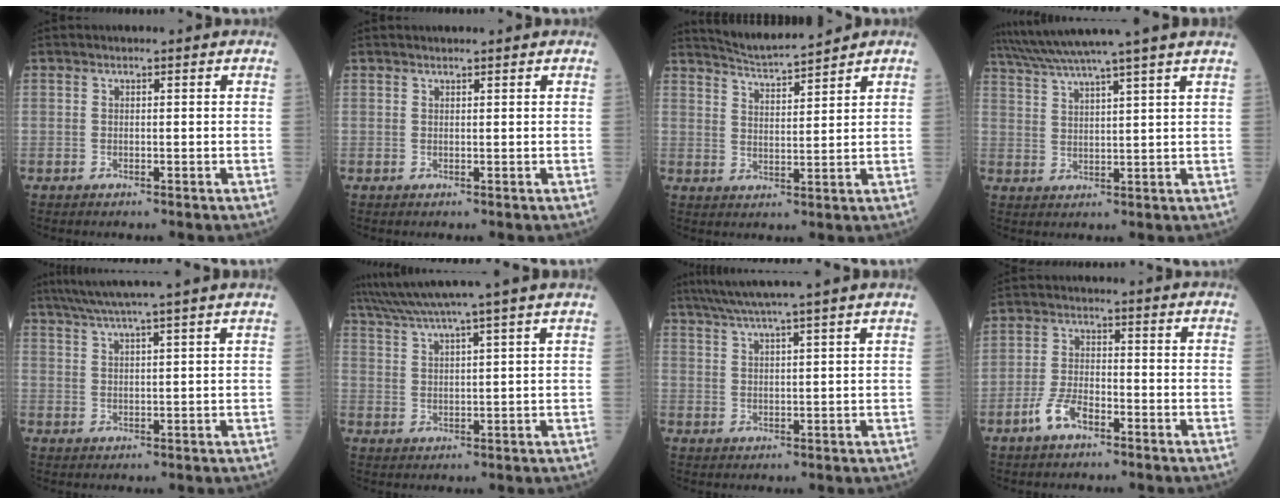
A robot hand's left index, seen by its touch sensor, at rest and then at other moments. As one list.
[{"total": 1.7, "force": [1.7, 0.0, 0.5], "torque": [-0.007, 0.015, 0.026]}, {"total": 7.0, "force": [6.8, -0.4, 1.6], "torque": [-0.041, 0.008, 0.128]}, {"total": 12.5, "force": [10.7, -2.5, 5.9], "torque": [-0.107, 0.006, 0.163]}, {"total": 10.4, "force": [8.7, -1.8, 5.3], "torque": [-0.089, 0.022, 0.124]}, {"total": 11.5, "force": [9.8, -2.4, 5.4], "torque": [-0.100, 0.010, 0.151]}, {"total": 10.5, "force": [8.8, -1.9, 5.3], "torque": [-0.091, 0.021, 0.128]}, {"total": 4.4, "force": [-2.9, 1.6, 3.0], "torque": [-0.071, 0.001, -0.058]}]